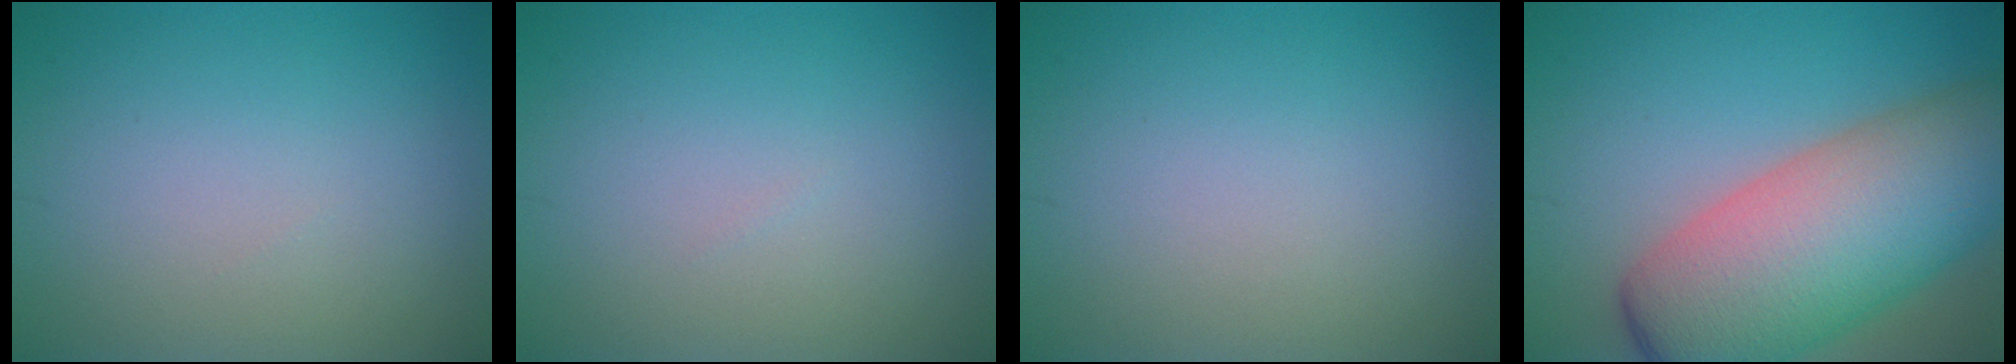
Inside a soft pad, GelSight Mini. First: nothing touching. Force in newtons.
{"total": 0.0}
{"total": 0.0}
{"total": 12.8, "press": 12.8, "slide": 0.5}